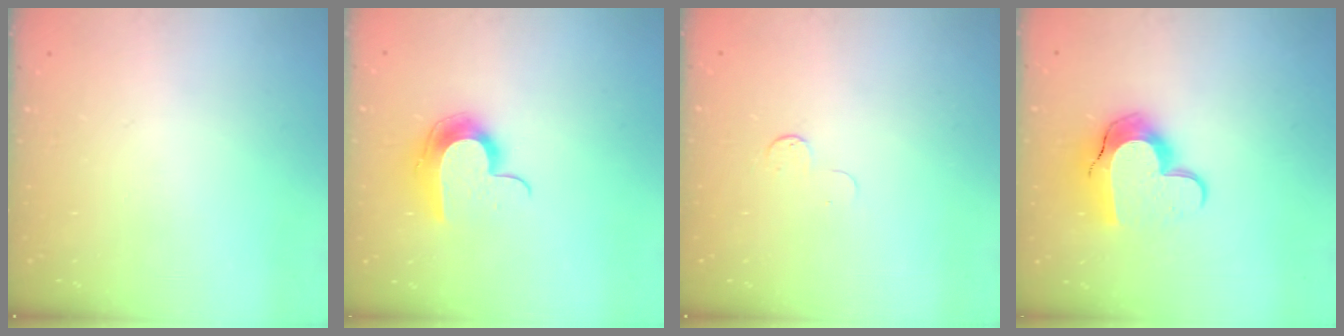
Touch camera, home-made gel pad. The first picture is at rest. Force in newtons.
{"total": 11.6, "press": 11.6, "slide": 0.8}
{"total": 4.1, "press": 4.0, "slide": 0.4}
{"total": 12.9, "press": 12.9, "slide": 0.9}